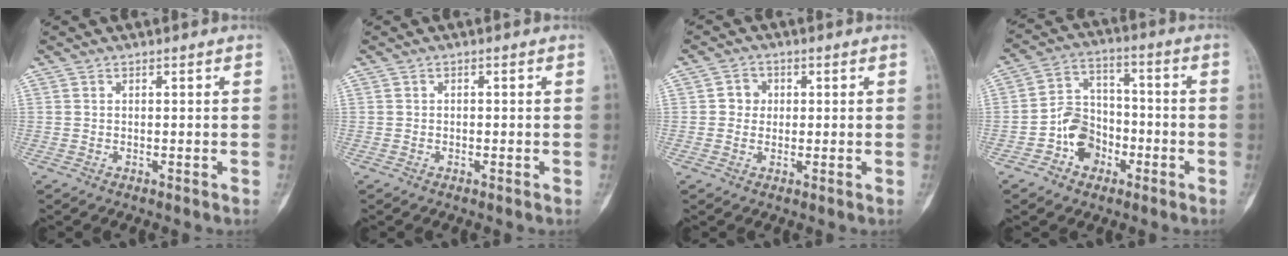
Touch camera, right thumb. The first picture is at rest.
{"total": 0.0}
{"total": 3.1, "force": [0.3, 2.9, 1.1], "torque": [0.003, 0.007, 0.000]}
{"total": 9.7, "force": [-3.9, 7.7, 4.6], "torque": [-0.046, 0.044, -0.073]}